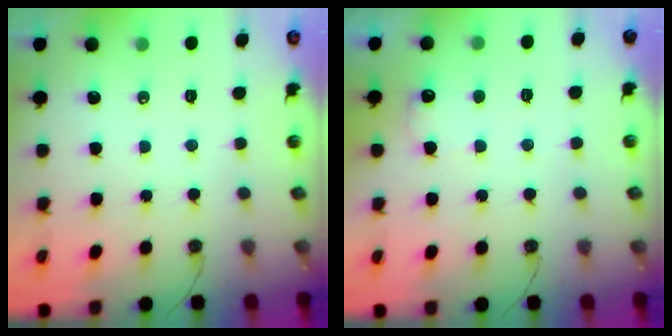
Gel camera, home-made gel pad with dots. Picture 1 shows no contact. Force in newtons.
{"total": 6.1, "press": 6.0, "slide": 0.5}